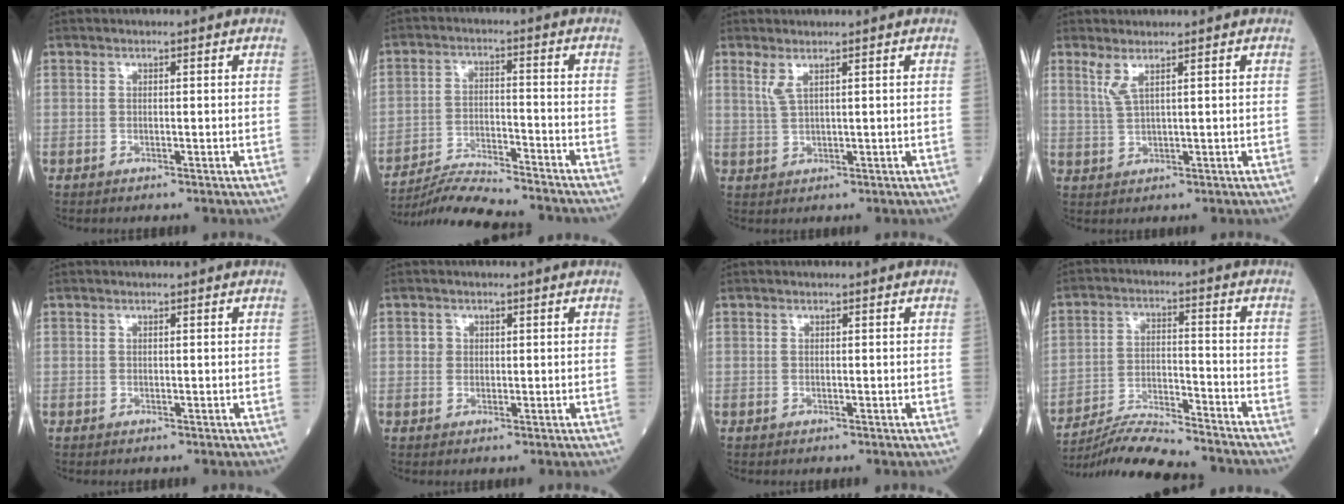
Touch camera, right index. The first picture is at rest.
{"total": 11.7, "force": [-11.2, -0.2, 3.4], "torque": [-0.051, -0.008, -0.188]}
{"total": 2.1, "force": [1.2, 0.0, 1.7], "torque": [-0.046, 0.000, 0.029]}
{"total": 2.4, "force": [1.4, -0.1, 2.0], "torque": [-0.052, -0.001, 0.035]}
{"total": 0.0}
{"total": 1.3, "force": [0.3, 1.2, 0.3], "torque": [0.000, 0.001, 0.003]}
{"total": 0.0}
{"total": 14.3, "force": [-13.5, 0.2, 4.5], "torque": [-0.075, -0.004, -0.221]}